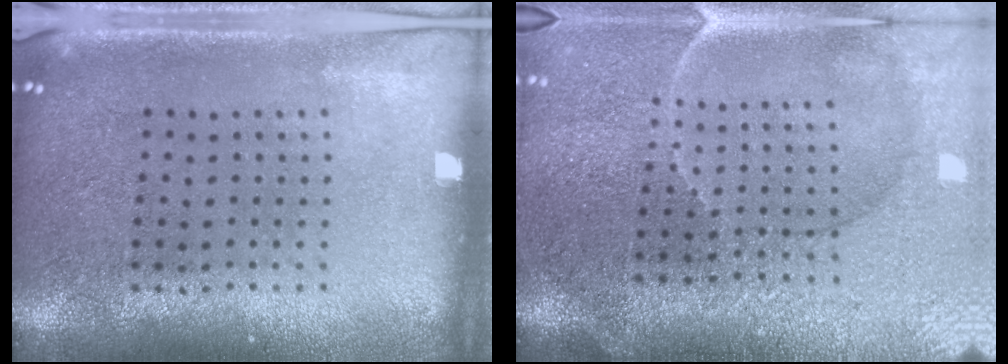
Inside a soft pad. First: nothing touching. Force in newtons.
{"total": 3.7, "press": 3.5, "slide": 1.2}